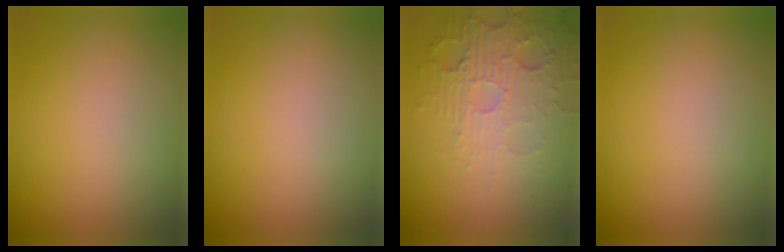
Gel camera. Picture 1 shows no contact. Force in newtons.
{"total": 0.0}
{"total": 6.0, "press": 3.6, "slide": 4.8}
{"total": 0.0}